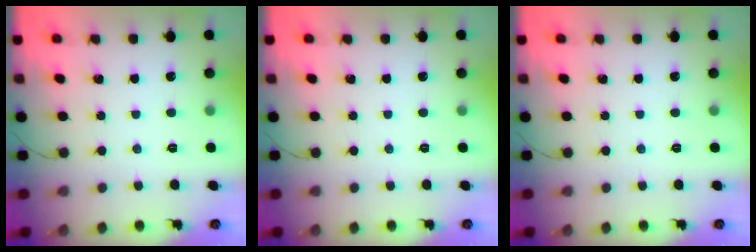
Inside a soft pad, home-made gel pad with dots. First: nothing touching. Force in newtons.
{"total": 0.0}
{"total": 0.0}